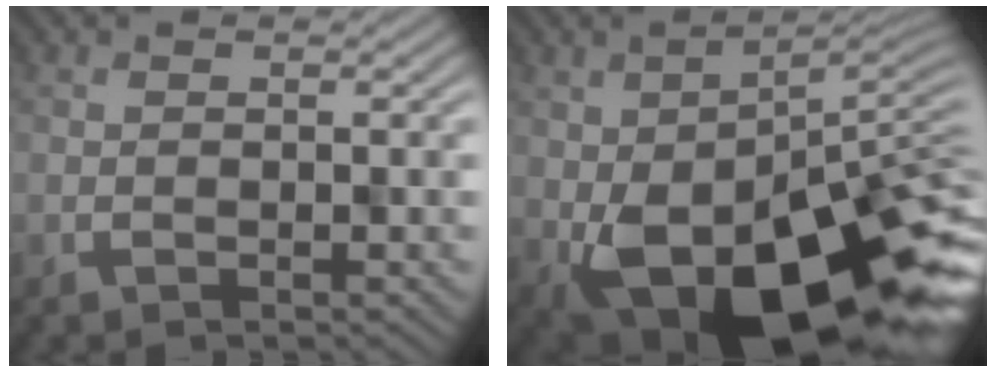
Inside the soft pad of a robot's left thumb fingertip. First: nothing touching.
{"total": 17.3, "force": [-5.8, 8.4, 13.9], "torque": [-0.227, -0.035, -0.087]}